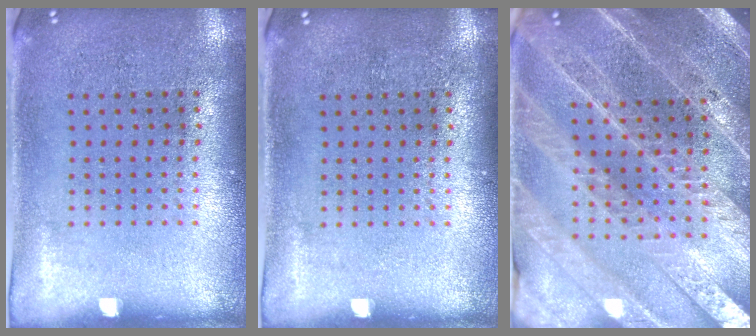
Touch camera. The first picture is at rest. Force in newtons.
{"total": 0.0}
{"total": 4.4, "press": 3.9, "slide": 2.0}